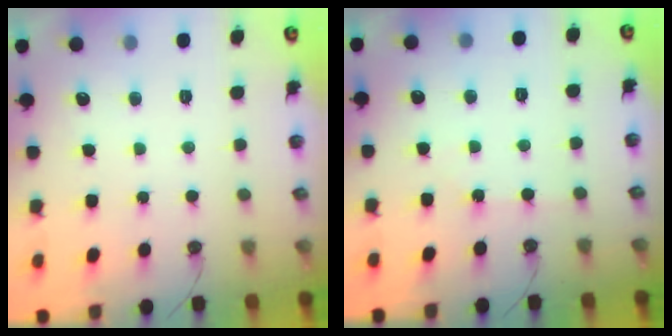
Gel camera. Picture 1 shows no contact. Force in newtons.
{"total": 1.5, "press": 1.4, "slide": 0.3}